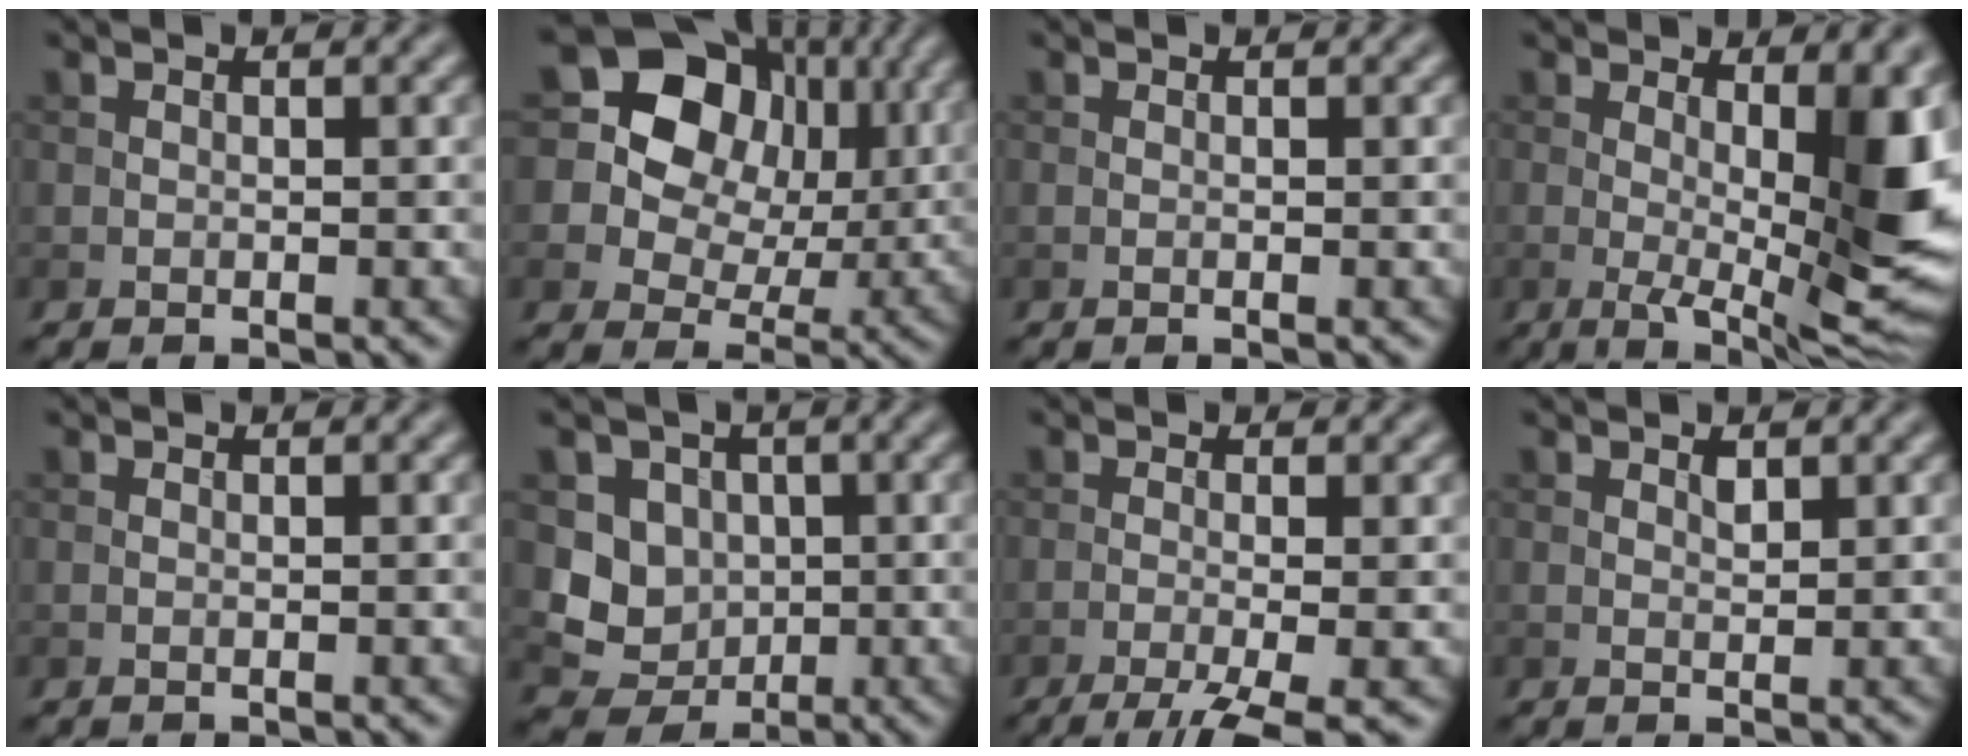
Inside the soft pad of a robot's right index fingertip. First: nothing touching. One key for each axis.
{"total": 14.6, "fx": 5.3, "fy": 11.6, "fz": 7.2, "tx": -0.164, "ty": 0.058, "tz": 0.086}
{"total": 0.6, "fx": -0.1, "fy": 0.1, "fz": 0.6, "tx": -0.008, "ty": -0.003, "tz": -0.003}
{"total": 10.5, "fx": 0.4, "fy": 2.9, "fz": 10.0, "tx": -0.136, "ty": -0.012, "tz": 0.007}
{"total": 0.0}
{"total": 4.4, "fx": 0.2, "fy": 4.1, "fz": 1.5, "tx": -0.016, "ty": -0.008, "tz": 0.001}
{"total": 6.0, "fx": -3.1, "fy": 1.5, "fz": 4.9, "tx": -0.070, "ty": -0.008, "tz": -0.054}
{"total": 0.8, "fx": 0.6, "fy": 0.2, "fz": 0.5, "tx": -0.013, "ty": -0.004, "tz": 0.011}